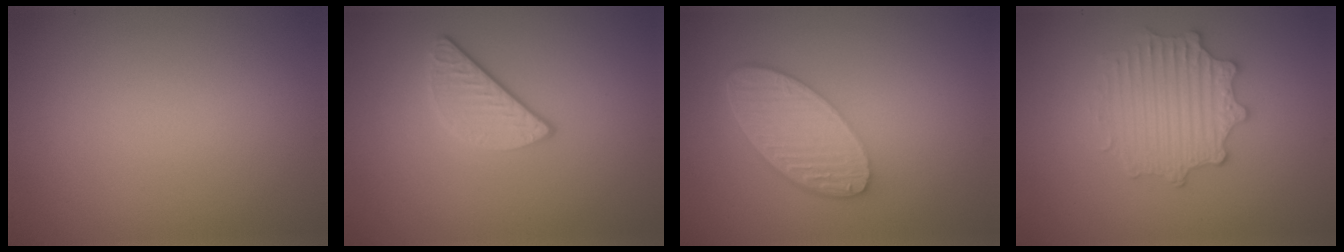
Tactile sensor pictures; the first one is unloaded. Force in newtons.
{"total": 2.5, "press": 2.3, "slide": 1.0}
{"total": 5.8, "press": 4.3, "slide": 3.9}
{"total": 3.5, "press": 3.2, "slide": 1.5}